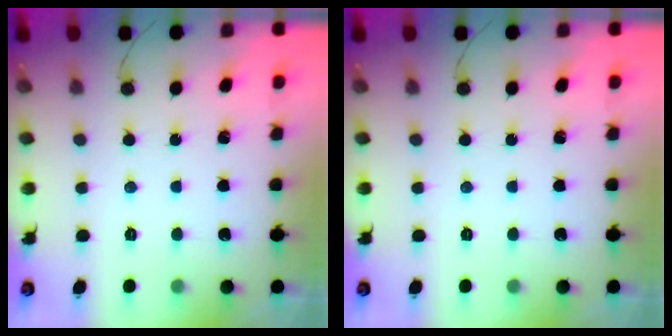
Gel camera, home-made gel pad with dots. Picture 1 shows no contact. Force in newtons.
{"total": 0.0}